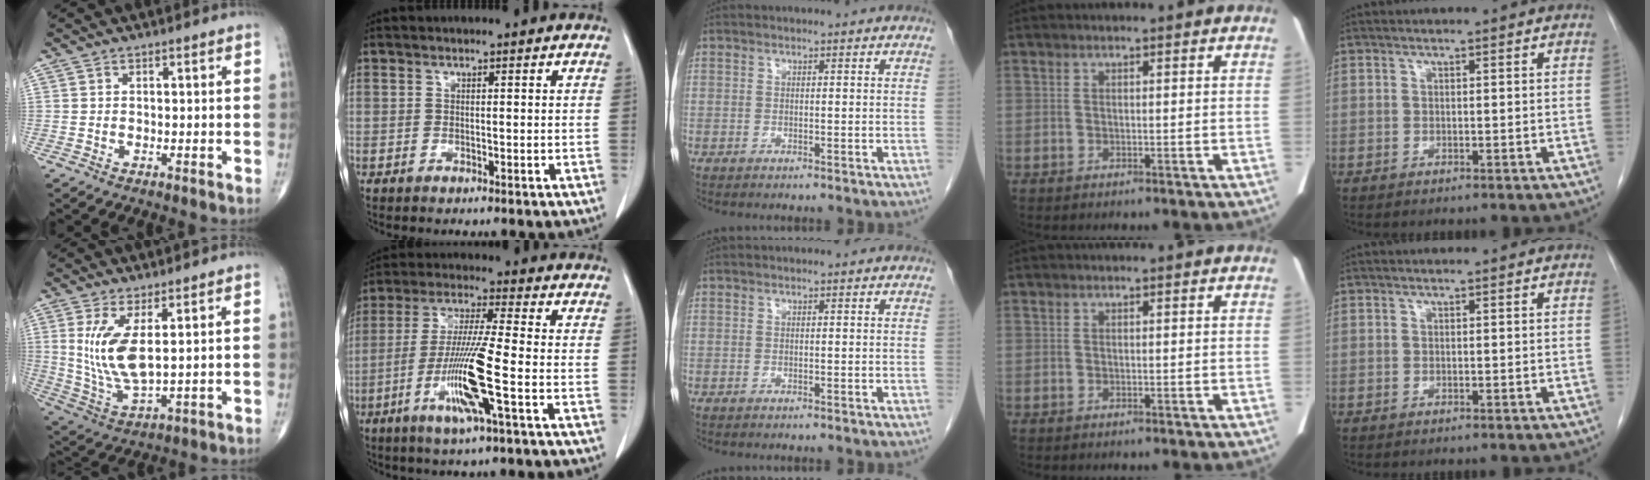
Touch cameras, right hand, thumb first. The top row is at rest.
{"thumb": {"total": 10.2, "force": [2.5, 3.4, 9.2], "torque": [-0.198, -0.029, 0.061]}, "index": {"total": 11.5, "force": [-3.7, -0.5, 10.9], "torque": [-0.220, -0.017, -0.076]}}